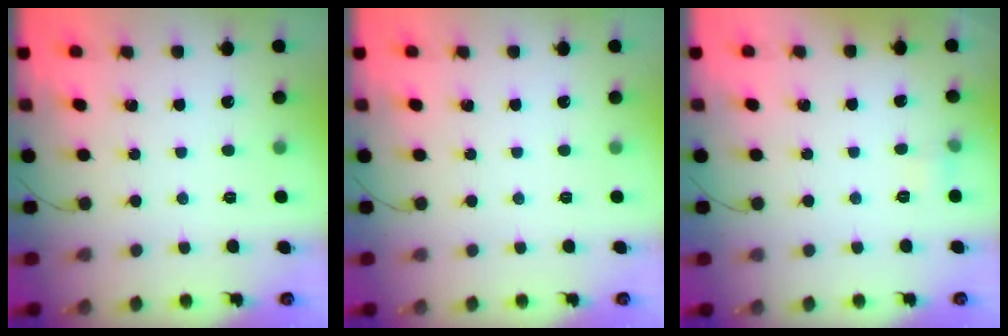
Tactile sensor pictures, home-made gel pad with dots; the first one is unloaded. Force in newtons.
{"total": 0.0}
{"total": 3.8, "press": 3.6, "slide": 1.2}